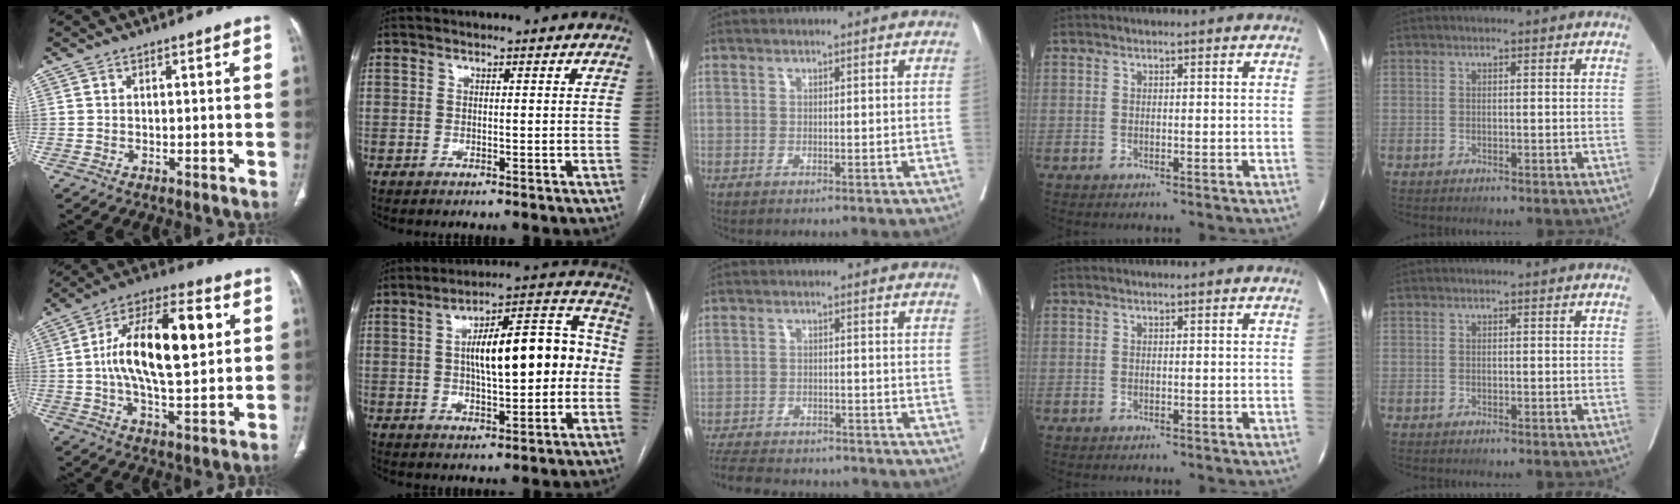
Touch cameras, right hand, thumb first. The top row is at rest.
{"thumb": {"total": 19.3, "force": [3.1, 8.1, 17.2], "torque": [-0.283, 0.017, 0.048]}, "index": {"total": 16.5, "force": [0.4, 5.1, 15.7], "torque": [-0.230, 0.048, 0.010]}, "middle": {"total": 14.5, "force": [-13.0, 3.8, 5.0], "torque": [-0.114, -0.008, -0.178]}}